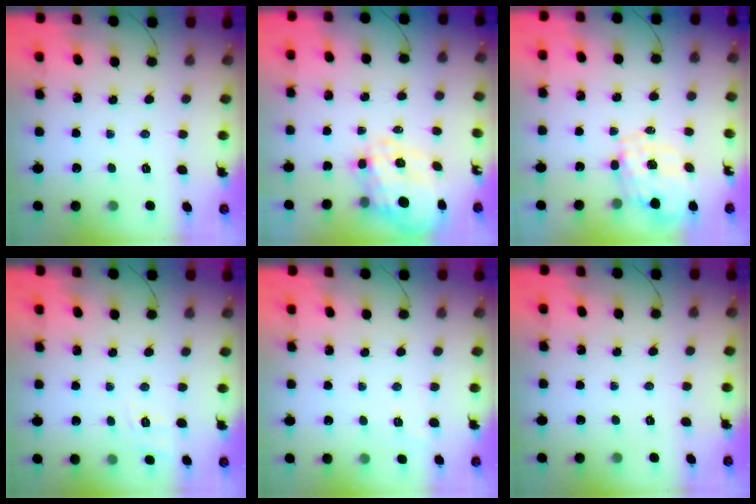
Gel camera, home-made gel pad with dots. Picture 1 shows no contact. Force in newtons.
{"total": 10.6, "press": 10.6, "slide": 1.3}
{"total": 1.3, "press": 1.2, "slide": 0.4}
{"total": 2.5, "press": 1.0, "slide": 2.3}
{"total": 6.9, "press": 6.7, "slide": 1.6}
{"total": 0.0}